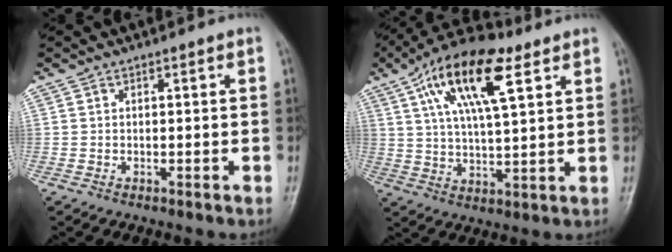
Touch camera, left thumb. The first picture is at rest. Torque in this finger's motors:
{"motor_torque": [0.63, 0.57, 1.83, -0.94, 0.43]}